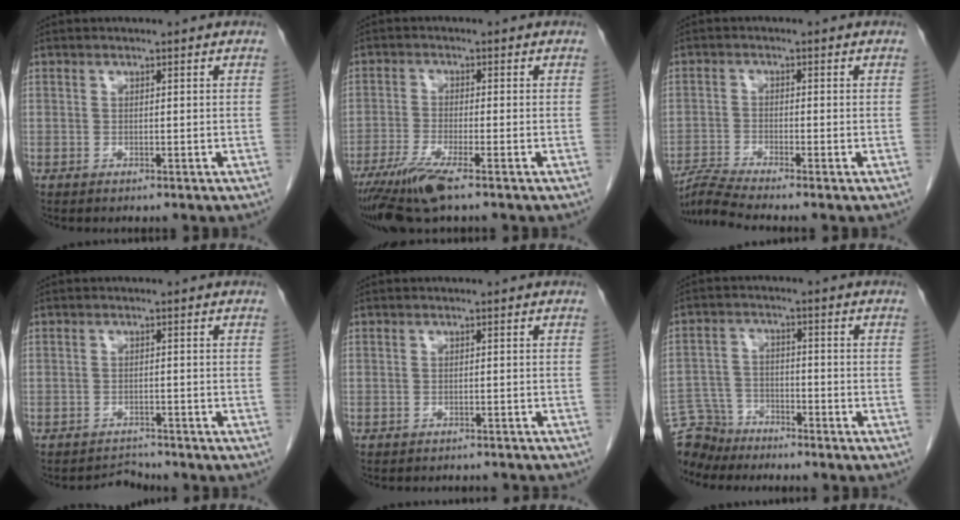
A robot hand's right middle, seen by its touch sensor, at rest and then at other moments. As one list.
[{"total": 7.4, "force": [-4.9, 0.3, 5.5], "torque": [-0.107, -0.022, -0.091]}, {"total": 4.9, "force": [-4.3, -1.6, 1.6], "torque": [-0.039, -0.018, -0.086]}, {"total": 2.1, "force": [-1.9, -0.1, -1.0], "torque": [0.014, -0.010, -0.027]}, {"total": 5.7, "force": [-5.3, 1.3, 1.3], "torque": [-0.015, -0.004, -0.060]}, {"total": 7.6, "force": [-7.1, 2.6, -0.4], "torque": [0.005, 0.004, -0.135]}]